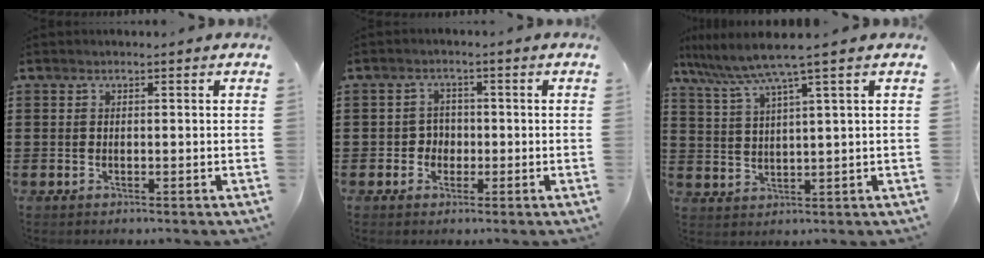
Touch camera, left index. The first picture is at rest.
{"total": 2.6, "force": [-0.8, 2.3, 0.9], "torque": [-0.027, 0.004, -0.019]}
{"total": 5.4, "force": [3.4, -0.6, 4.2], "torque": [-0.095, -0.018, 0.053]}